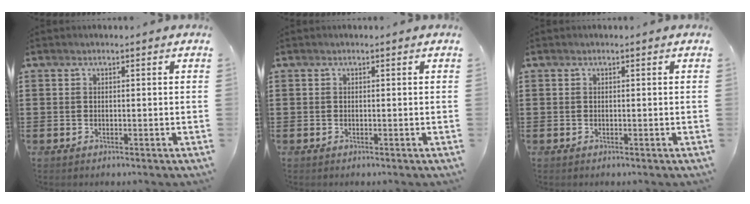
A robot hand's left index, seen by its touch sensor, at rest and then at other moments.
{"total": 0.0}
{"total": 0.0}